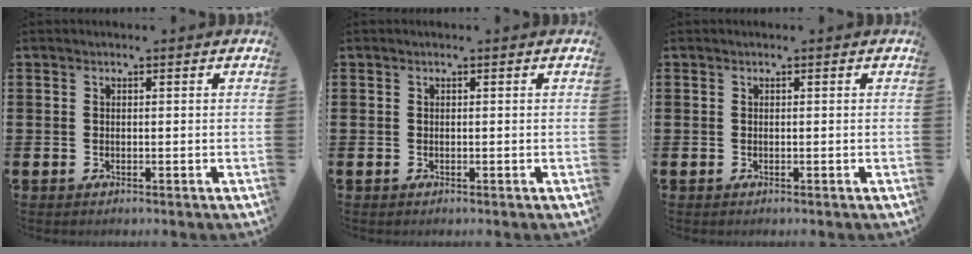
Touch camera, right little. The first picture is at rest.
{"total": 0.0}
{"total": 0.0}